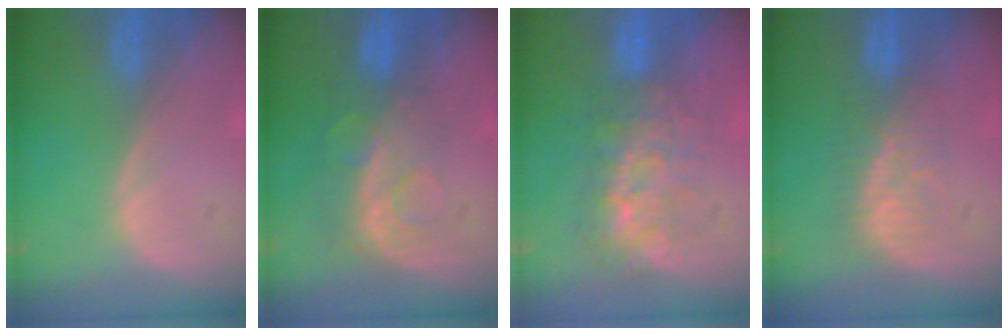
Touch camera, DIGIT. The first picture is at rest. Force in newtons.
{"total": 8.3, "press": 7.0, "slide": 4.5}
{"total": 8.0, "press": 7.6, "slide": 2.4}
{"total": 5.4, "press": 5.1, "slide": 1.6}